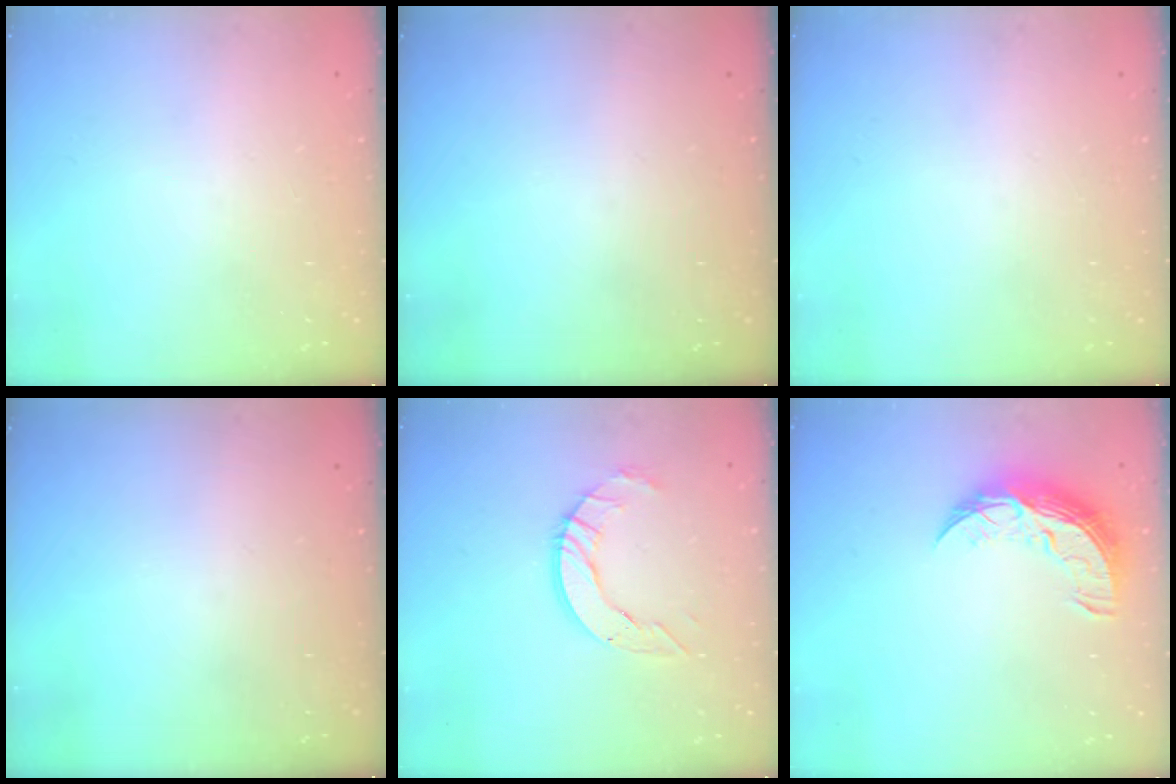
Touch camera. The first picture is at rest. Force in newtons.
{"total": 0.0}
{"total": 0.0}
{"total": 0.0}
{"total": 8.1, "press": 8.0, "slide": 0.3}
{"total": 10.7, "press": 10.6, "slide": 0.6}